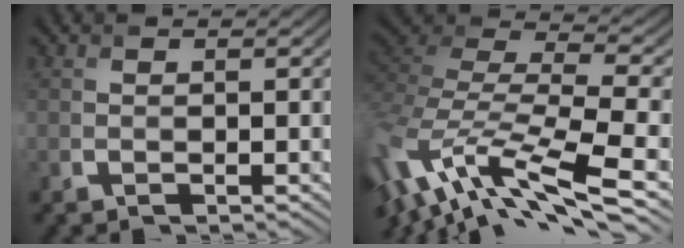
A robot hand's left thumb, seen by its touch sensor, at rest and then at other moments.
{"total": 13.6, "force": [-6.5, 4.6, 11.0], "torque": [-0.273, -0.006, -0.100]}